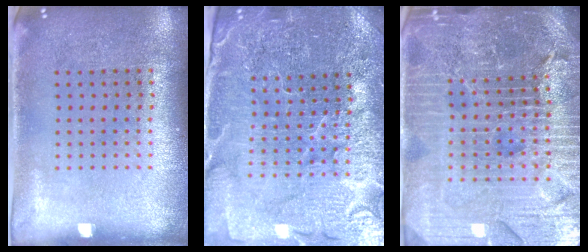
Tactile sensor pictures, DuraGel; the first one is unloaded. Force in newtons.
{"total": 4.6, "press": 4.4, "slide": 1.6}
{"total": 5.9, "press": 5.3, "slide": 2.6}